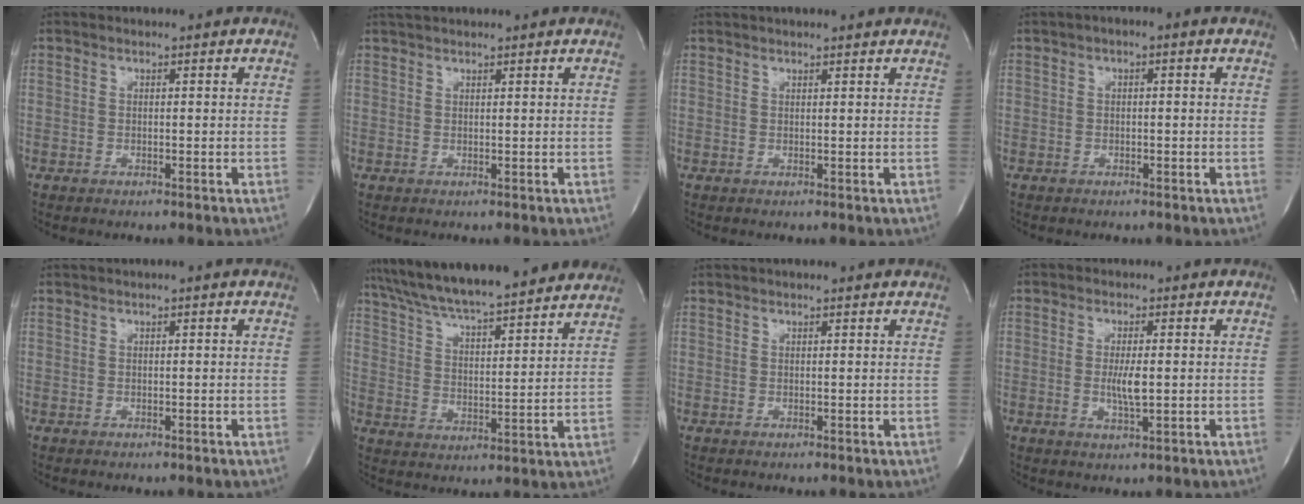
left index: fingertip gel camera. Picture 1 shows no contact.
{"total": 3.3, "force": [3.0, 0.3, 1.4], "torque": [-0.021, 0.032, 0.052]}
{"total": 7.4, "force": [6.8, 1.0, 2.8], "torque": [-0.040, 0.030, 0.083]}
{"total": 1.9, "force": [0.6, 0.7, 1.6], "torque": [-0.024, 0.005, 0.003]}
{"total": 0.9, "force": [0.6, -0.1, 0.7], "torque": [-0.015, 0.011, 0.011]}
{"total": 23.0, "force": [20.4, 2.6, 10.4], "torque": [-0.173, 0.023, 0.296]}
{"total": 4.2, "force": [3.7, 0.5, 1.8], "torque": [-0.025, 0.032, 0.044]}
{"total": 3.5, "force": [-0.2, 0.7, 3.5], "torque": [-0.067, -0.005, -0.002]}